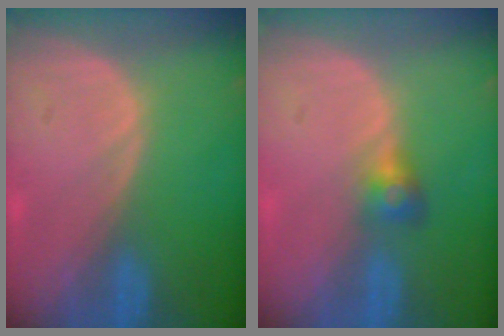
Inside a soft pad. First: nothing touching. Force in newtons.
{"total": 2.8, "press": 2.6, "slide": 0.9}